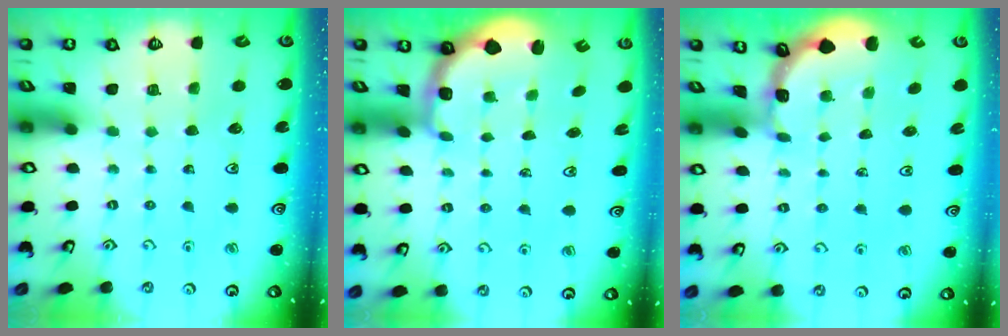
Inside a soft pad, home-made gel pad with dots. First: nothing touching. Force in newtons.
{"total": 2.4, "press": 1.1, "slide": 2.2}
{"total": 0.8, "press": 0.8, "slide": 0.2}